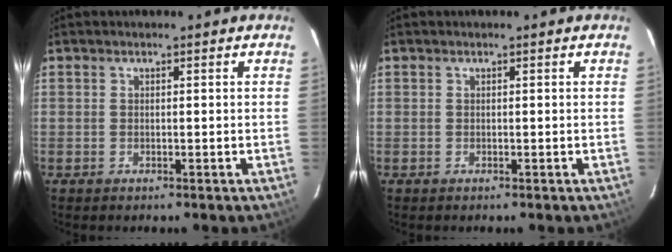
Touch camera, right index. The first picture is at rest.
{"total": 0.0}